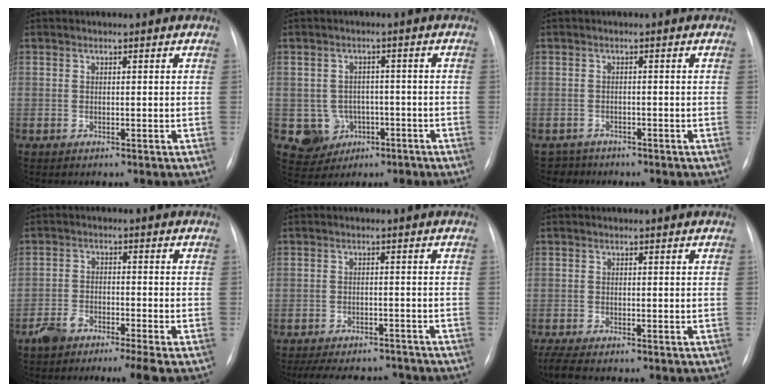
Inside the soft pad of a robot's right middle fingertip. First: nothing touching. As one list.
[{"total": 6.1, "force": [-2.1, 5.7, 0.7], "torque": [-0.012, 0.014, -0.023]}, {"total": 2.4, "force": [-1.9, 1.1, -1.0], "torque": [0.014, 0.001, -0.033]}, {"total": 5.6, "force": [-4.1, 0.7, 3.7], "torque": [-0.074, -0.009, -0.076]}, {"total": 12.2, "force": [-10.8, 3.9, 4.0], "torque": [-0.075, 0.009, -0.140]}, {"total": 3.9, "force": [-3.1, 0.7, 2.2], "torque": [-0.044, -0.009, -0.048]}]